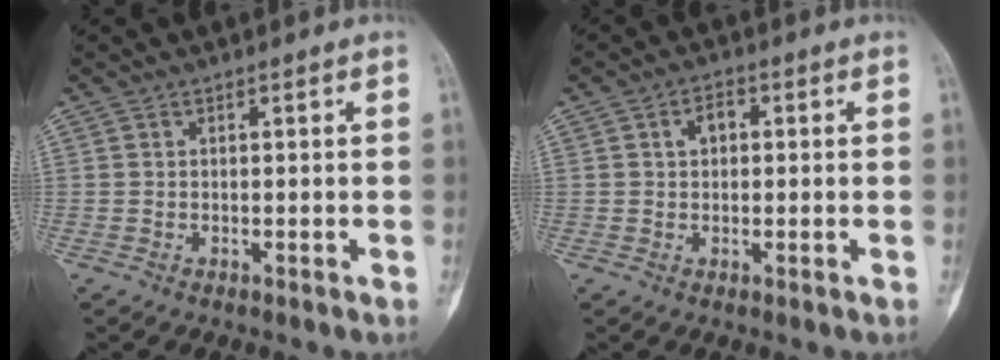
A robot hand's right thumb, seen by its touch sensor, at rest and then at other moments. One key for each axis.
{"total": 3.2, "fx": 0.5, "fy": 2.3, "fz": 2.2, "tx": -0.024, "ty": 0.012, "tz": 0.004}